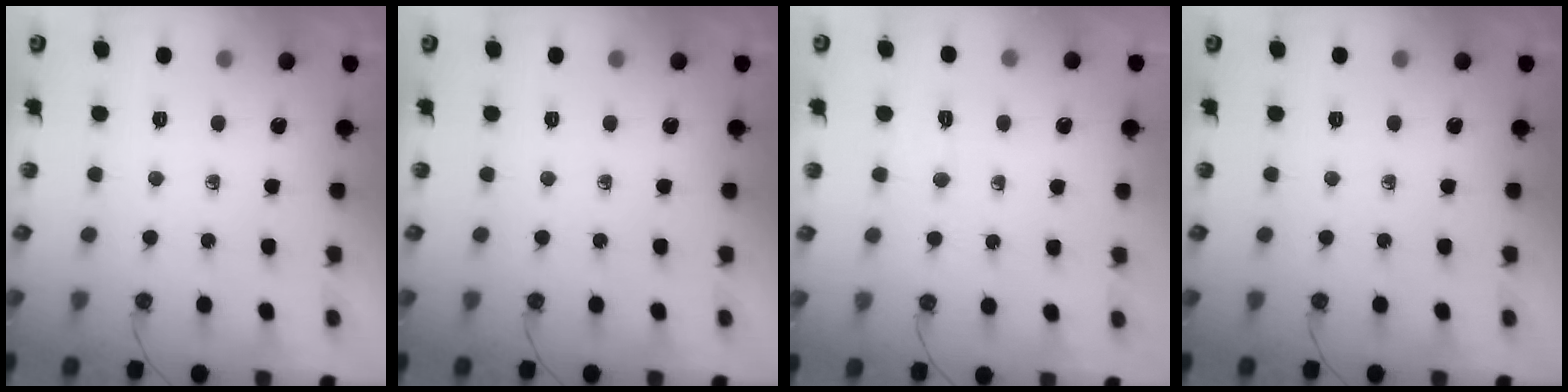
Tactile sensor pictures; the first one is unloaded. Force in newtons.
{"total": 0.0}
{"total": 2.8, "press": 2.8, "slide": 0.4}
{"total": 0.0}